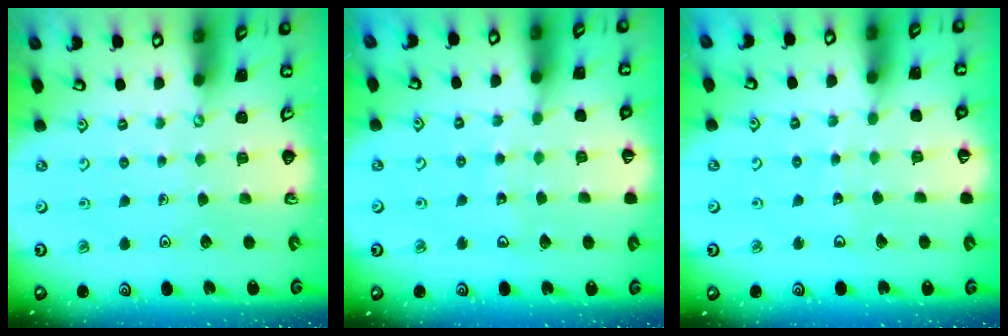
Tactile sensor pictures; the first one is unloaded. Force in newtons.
{"total": 6.2, "press": 6.2, "slide": 0.8}
{"total": 3.3, "press": 3.3, "slide": 0.3}